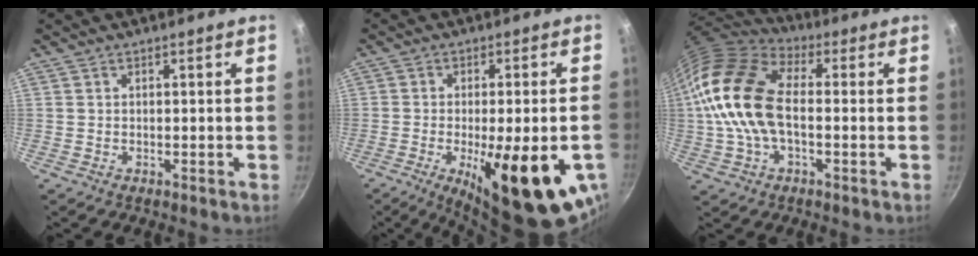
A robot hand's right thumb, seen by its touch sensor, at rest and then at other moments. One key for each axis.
{"total": 19.7, "fx": -6.3, "fy": 6.0, "fz": 17.7, "tx": -0.226, "ty": 0.000, "tz": -0.077}
{"total": 17.6, "fx": 0.2, "fy": 10.2, "fz": 14.3, "tx": -0.266, "ty": 0.028, "tz": -0.012}